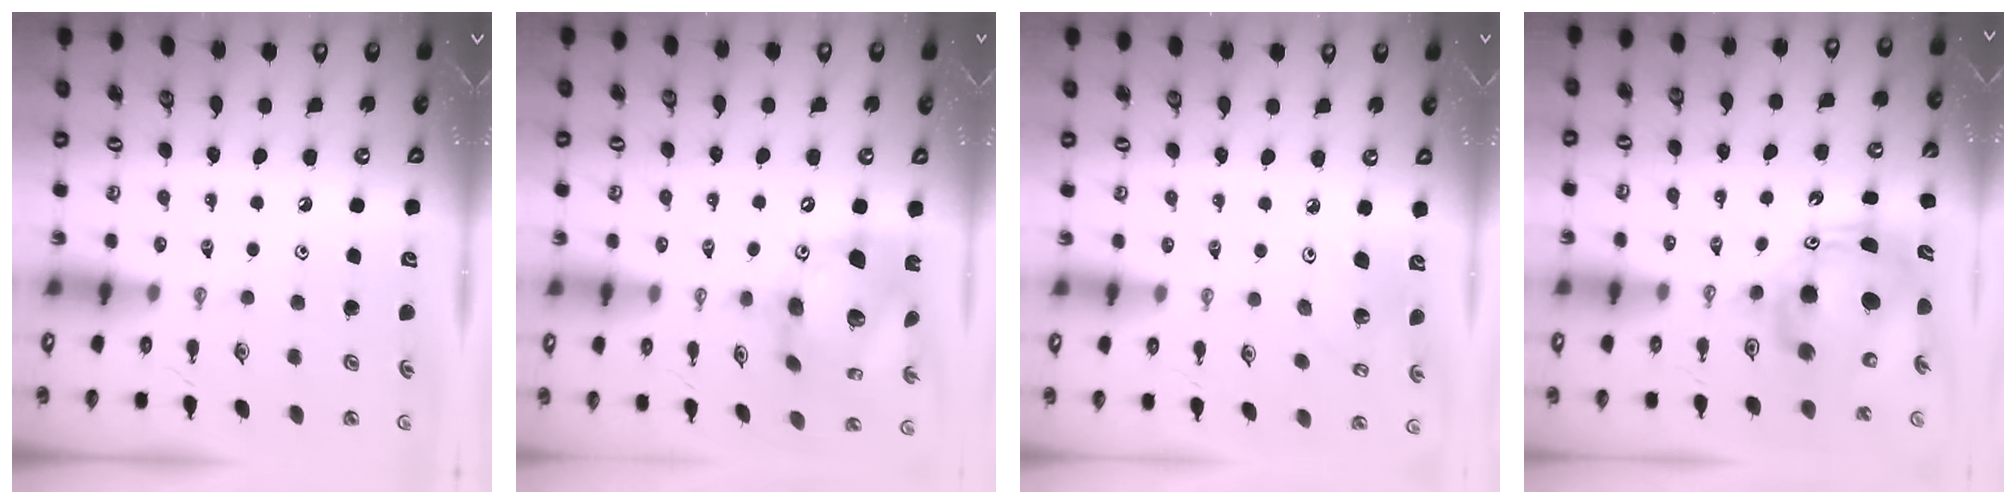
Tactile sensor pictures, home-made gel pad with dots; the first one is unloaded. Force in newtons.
{"total": 18.6, "press": 18.5, "slide": 2.1}
{"total": 5.0, "press": 4.6, "slide": 1.9}
{"total": 10.9, "press": 10.8, "slide": 2.0}